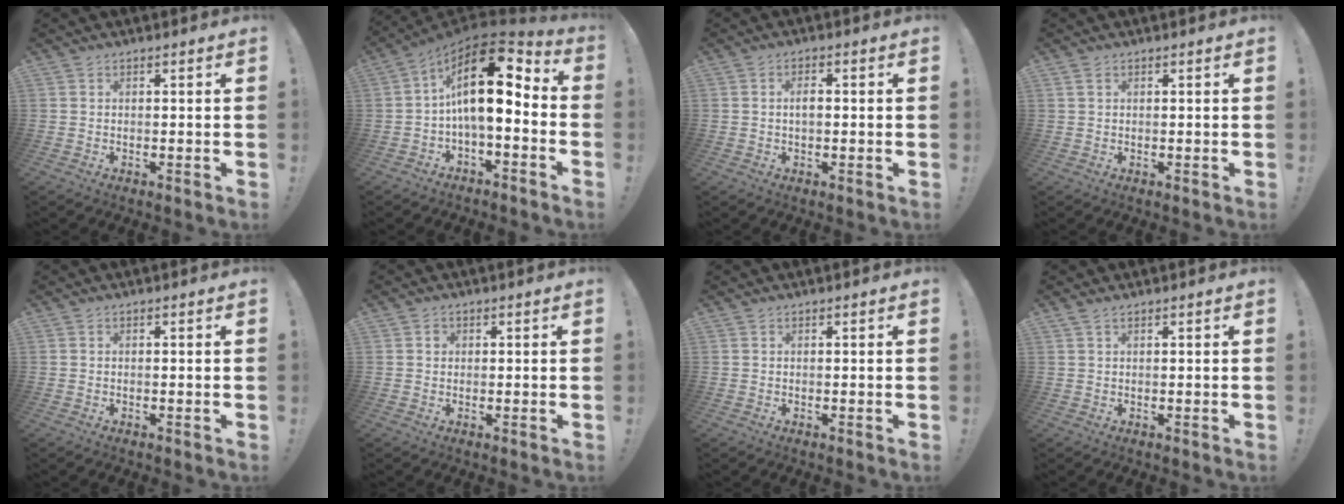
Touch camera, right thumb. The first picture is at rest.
{"total": 18.1, "force": [3.9, 7.8, 15.8], "torque": [-0.282, -0.021, 0.064]}
{"total": 2.5, "force": [-0.1, 1.1, 2.3], "torque": [-0.040, 0.006, -0.005]}
{"total": 1.2, "force": [0.7, 0.8, 0.6], "torque": [-0.015, 0.003, 0.014]}
{"total": 0.0}
{"total": 1.2, "force": [0.2, 1.1, 0.4], "torque": [-0.001, 0.001, 0.001]}
{"total": 0.0}
{"total": 1.2, "force": [0.9, 0.3, 0.7], "torque": [-0.018, 0.001, 0.018]}